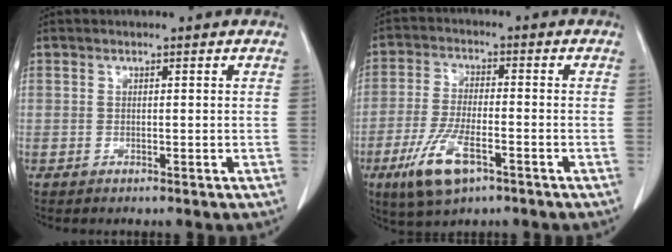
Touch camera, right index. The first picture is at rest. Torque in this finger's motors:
{"motor_torque": [1.12, -0.77, 0.48, 0.15]}